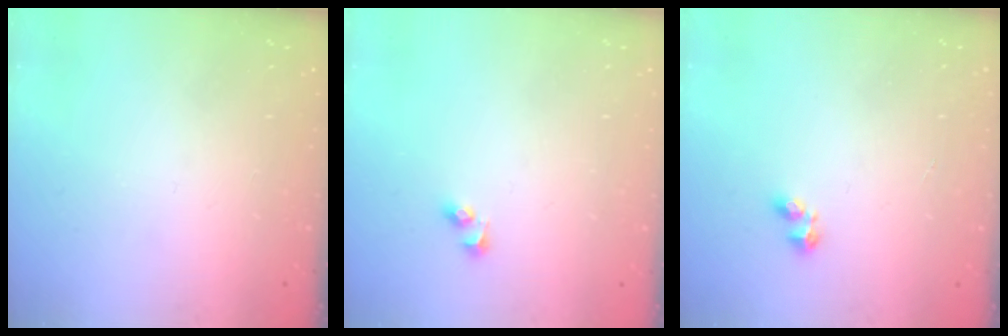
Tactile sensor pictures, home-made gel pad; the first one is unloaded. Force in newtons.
{"total": 2.7, "press": 2.5, "slide": 1.2}
{"total": 2.2, "press": 2.1, "slide": 0.7}